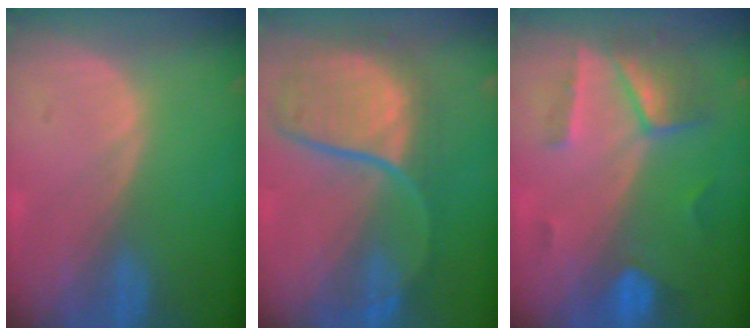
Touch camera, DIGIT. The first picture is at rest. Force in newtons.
{"total": 10.5, "press": 9.6, "slide": 4.1}
{"total": 7.4, "press": 6.5, "slide": 3.6}